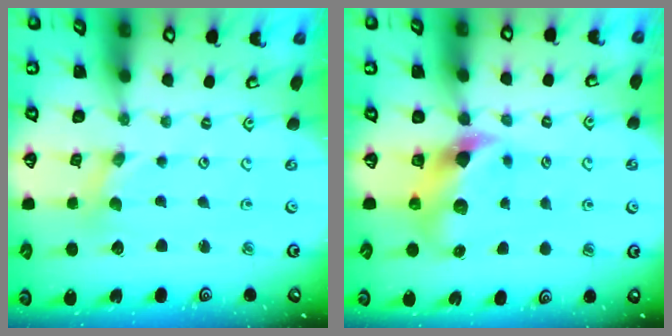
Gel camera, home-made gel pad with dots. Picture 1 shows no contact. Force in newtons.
{"total": 8.4, "press": 8.3, "slide": 1.1}